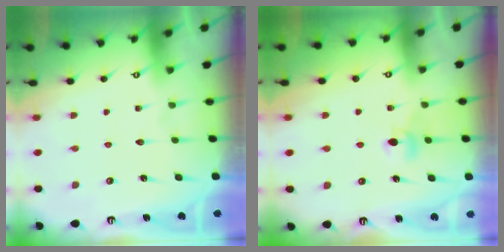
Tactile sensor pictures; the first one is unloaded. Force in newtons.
{"total": 5.0, "press": 5.0, "slide": 0.6}